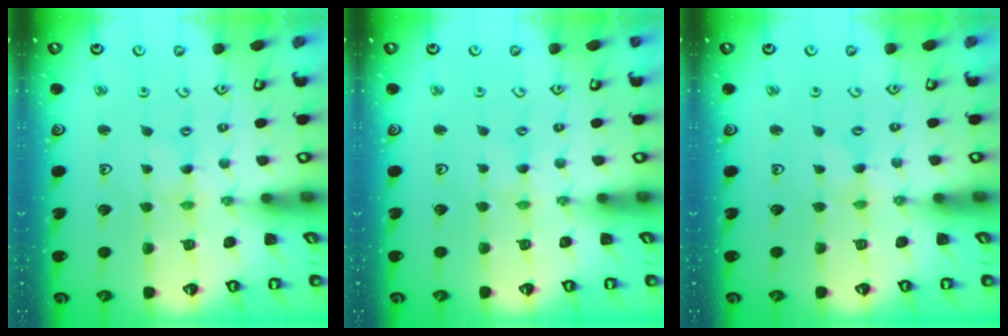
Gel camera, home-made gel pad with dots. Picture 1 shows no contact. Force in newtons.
{"total": 0.6, "press": 0.6, "slide": 0.1}
{"total": 0.0}